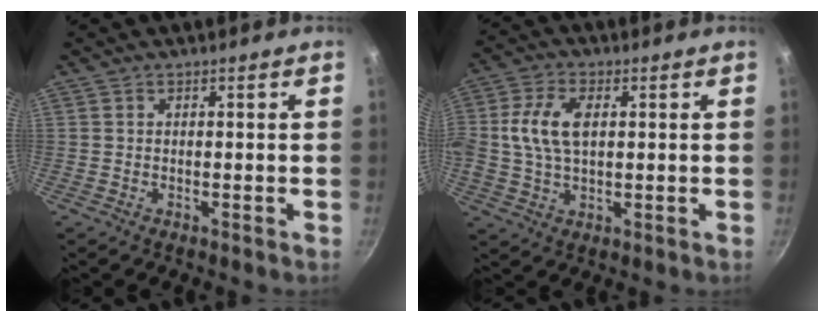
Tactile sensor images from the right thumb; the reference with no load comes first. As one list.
[{"total": 9.3, "force": [1.4, 5.4, 7.5], "torque": [-0.144, 0.014, 0.018]}]